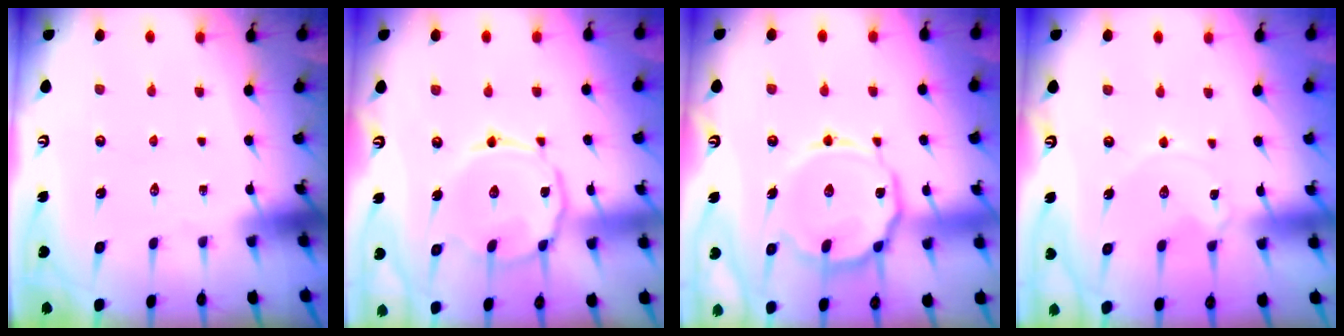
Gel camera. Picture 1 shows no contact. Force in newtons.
{"total": 10.0, "press": 10.0, "slide": 0.9}
{"total": 13.8, "press": 13.8, "slide": 1.3}
{"total": 0.8, "press": 0.8, "slide": 0.1}